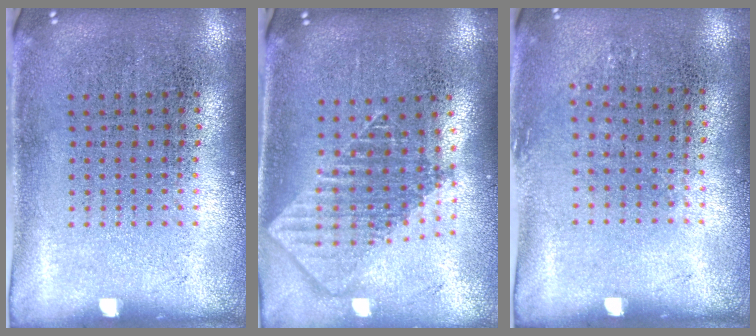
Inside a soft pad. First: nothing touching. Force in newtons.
{"total": 1.9, "press": 1.5, "slide": 1.1}
{"total": 0.9, "press": 0.6, "slide": 0.6}